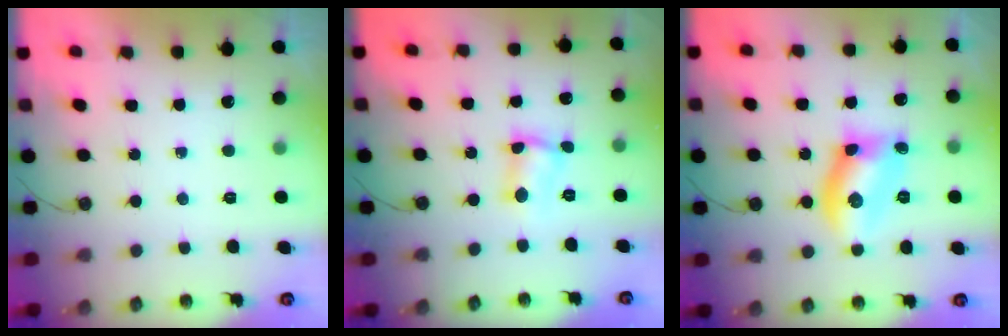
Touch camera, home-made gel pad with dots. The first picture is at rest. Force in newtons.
{"total": 4.5, "press": 4.2, "slide": 1.6}
{"total": 10.9, "press": 10.9, "slide": 0.3}